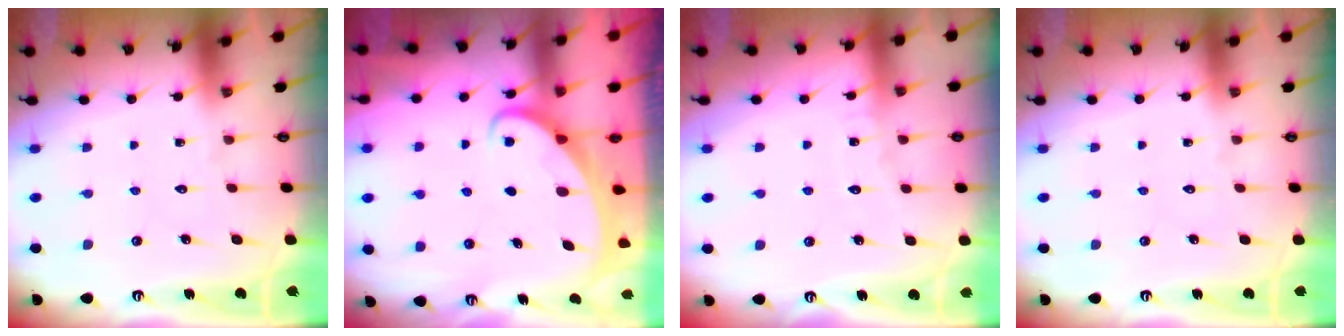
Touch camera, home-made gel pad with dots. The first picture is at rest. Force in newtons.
{"total": 2.1, "press": 2.1, "slide": 0.0}
{"total": 3.5, "press": 3.4, "slide": 0.3}
{"total": 0.0}